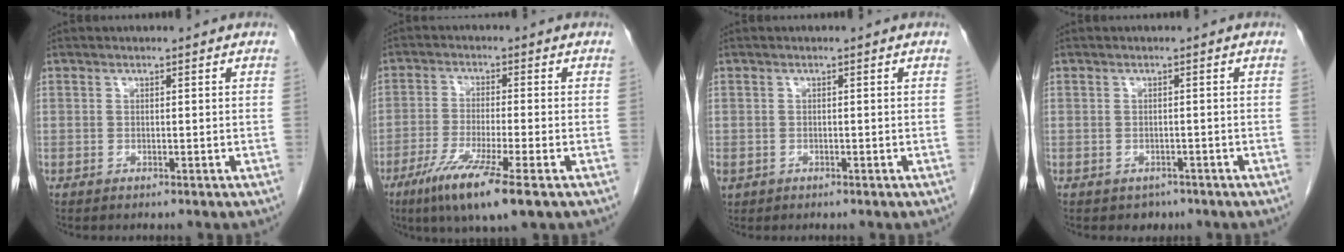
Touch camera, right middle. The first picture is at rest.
{"total": 9.9, "force": [-5.5, 0.1, 8.2], "torque": [-0.158, -0.030, -0.095]}
{"total": 1.3, "force": [-0.5, 1.1, 0.5], "torque": [-0.014, 0.002, -0.003]}
{"total": 2.0, "force": [-1.3, 1.5, 0.3], "torque": [-0.006, 0.004, -0.014]}